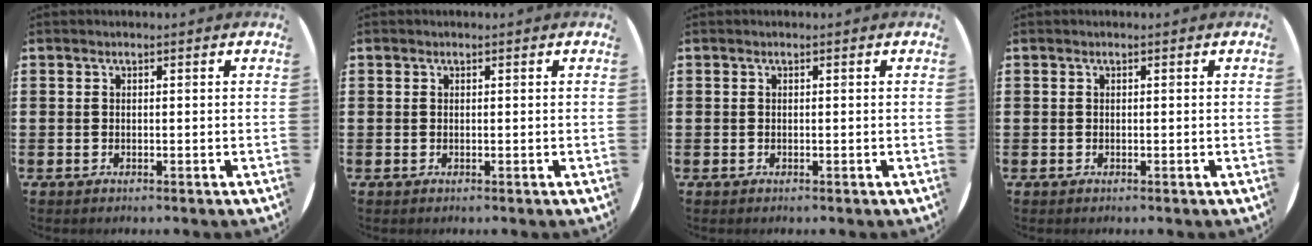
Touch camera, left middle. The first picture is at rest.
{"total": 0.0}
{"total": 0.0}
{"total": 0.0}